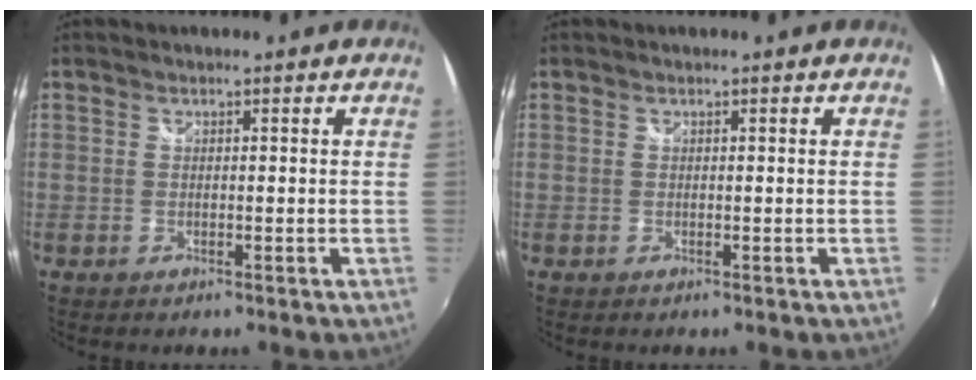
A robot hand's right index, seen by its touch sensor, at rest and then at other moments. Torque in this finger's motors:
{"motor_torque": [0.00, 0.00, 0.00, 0.00]}